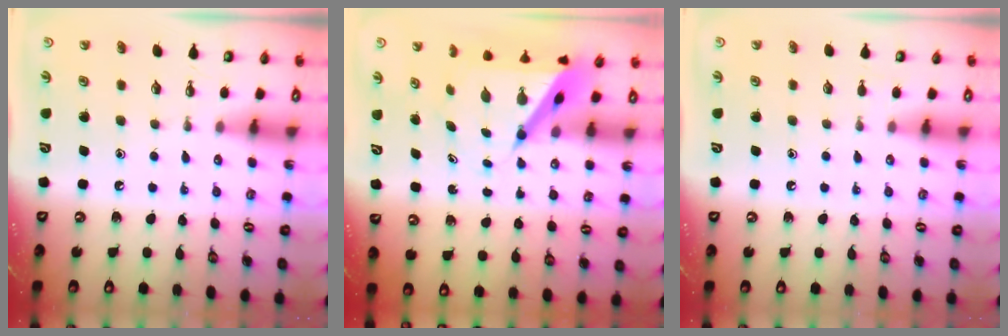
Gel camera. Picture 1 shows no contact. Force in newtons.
{"total": 7.0, "press": 7.0, "slide": 0.7}
{"total": 2.8, "press": 2.8, "slide": 0.2}